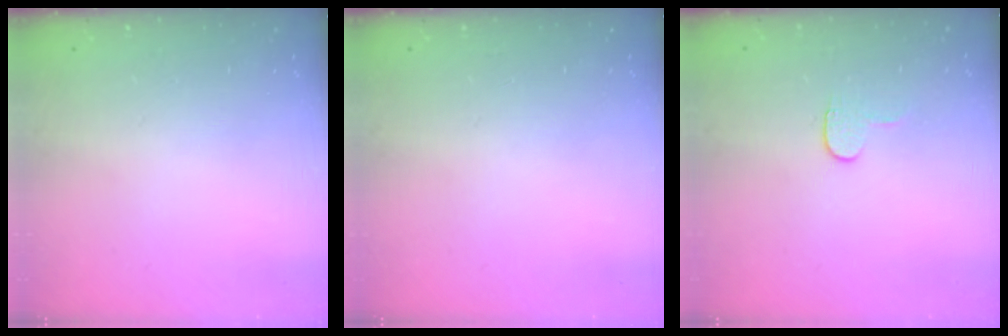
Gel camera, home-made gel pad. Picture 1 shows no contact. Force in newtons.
{"total": 0.0}
{"total": 3.6, "press": 3.6, "slide": 0.4}